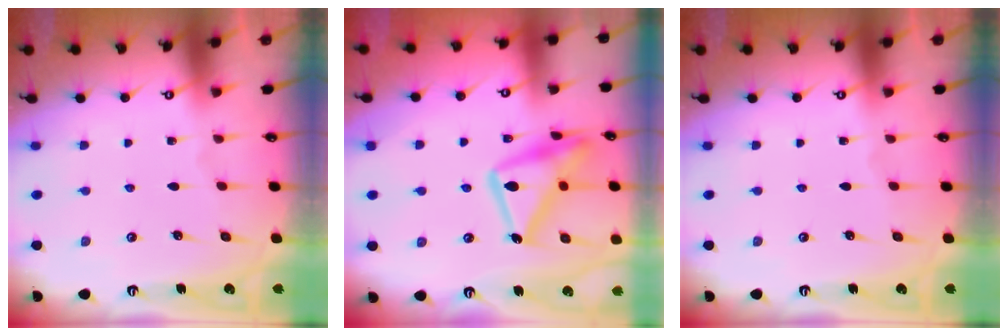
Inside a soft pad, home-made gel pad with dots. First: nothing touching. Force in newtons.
{"total": 19.3, "press": 19.2, "slide": 1.5}
{"total": 0.0}